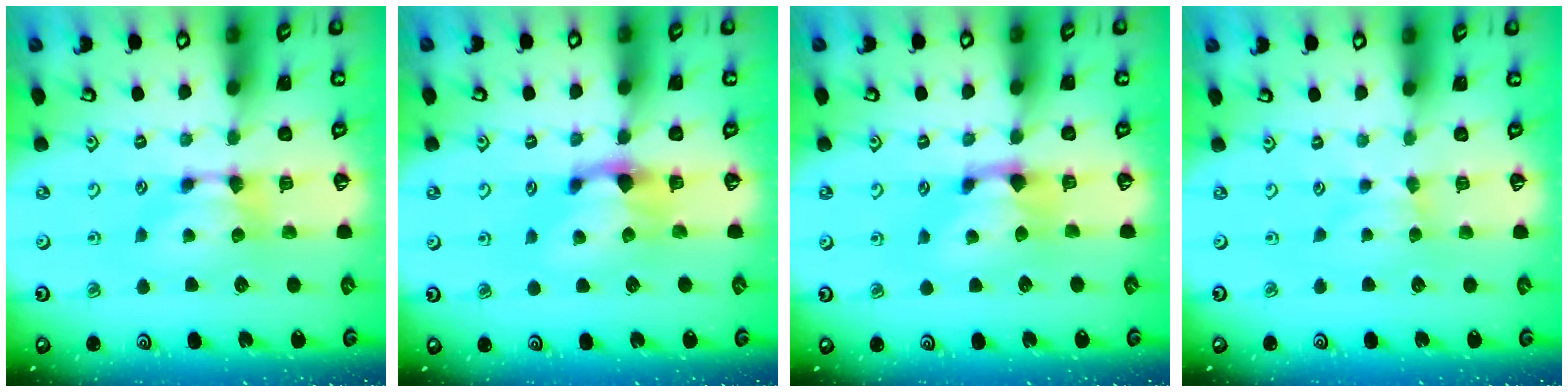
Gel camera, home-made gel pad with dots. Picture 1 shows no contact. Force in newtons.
{"total": 1.7, "press": 0.9, "slide": 1.4}
{"total": 1.2, "press": 0.4, "slide": 1.1}
{"total": 1.8, "press": 1.8, "slide": 0.4}